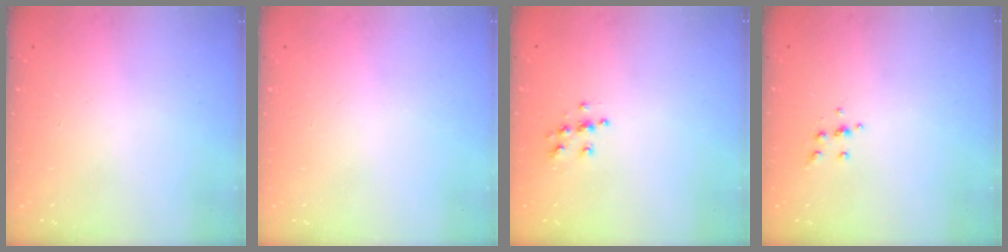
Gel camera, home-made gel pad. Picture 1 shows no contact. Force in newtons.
{"total": 0.0}
{"total": 6.4, "press": 6.4, "slide": 0.3}
{"total": 4.1, "press": 4.0, "slide": 1.0}